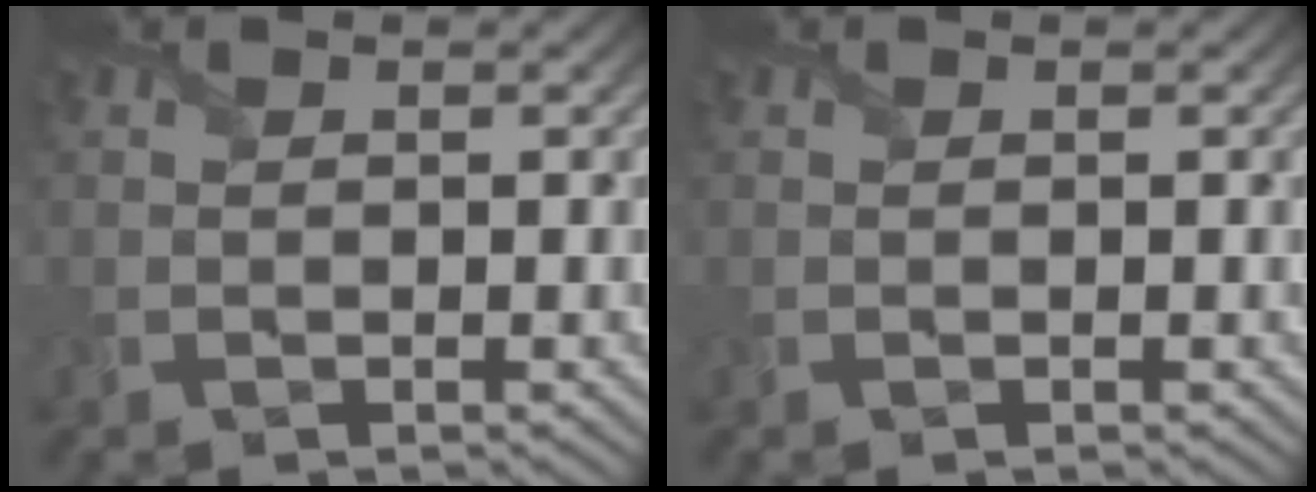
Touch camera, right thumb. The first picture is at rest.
{"total": 0.0}